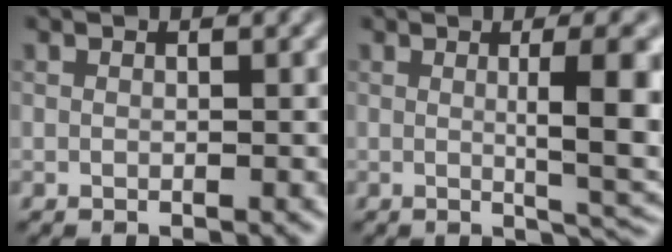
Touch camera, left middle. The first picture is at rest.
{"total": 6.9, "force": [0.4, 1.6, 6.7], "torque": [-0.086, -0.001, 0.008]}